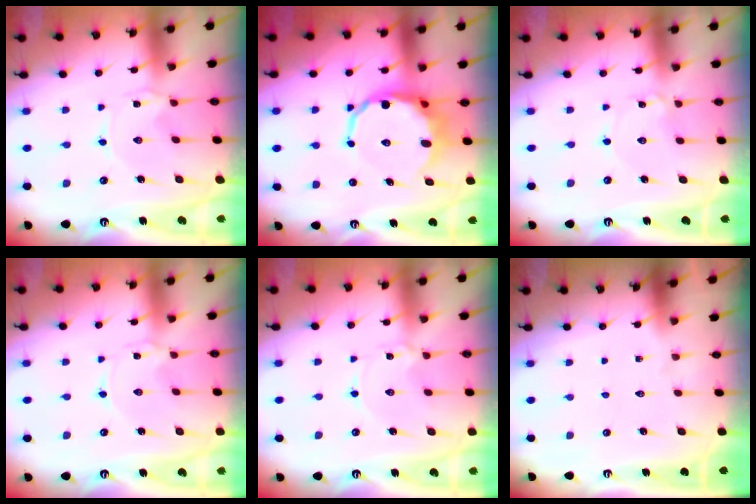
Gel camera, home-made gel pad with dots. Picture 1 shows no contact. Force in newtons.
{"total": 11.6, "press": 11.2, "slide": 3.0}
{"total": 1.0, "press": 1.0, "slide": 0.0}
{"total": 0.0}
{"total": 2.2, "press": 2.2, "slide": 0.3}
{"total": 0.0}